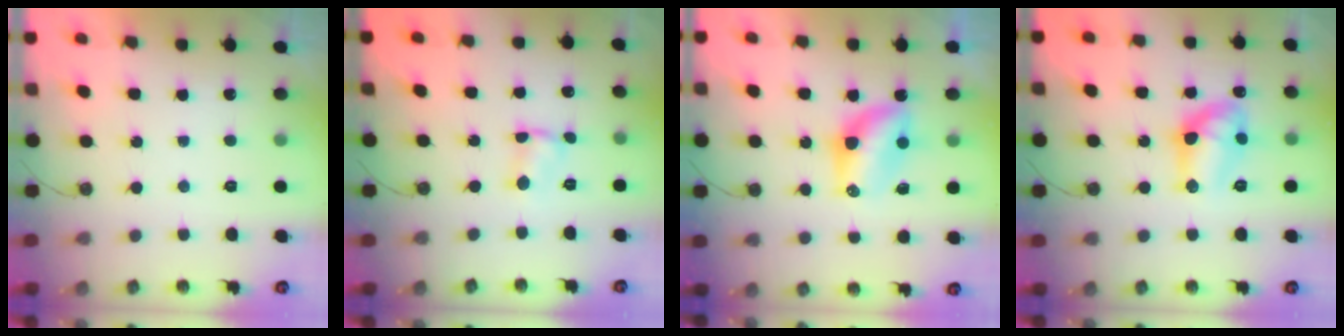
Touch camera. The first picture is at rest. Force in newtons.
{"total": 3.0, "press": 3.0, "slide": 0.4}
{"total": 9.0, "press": 8.1, "slide": 4.0}
{"total": 12.2, "press": 12.2, "slide": 0.7}